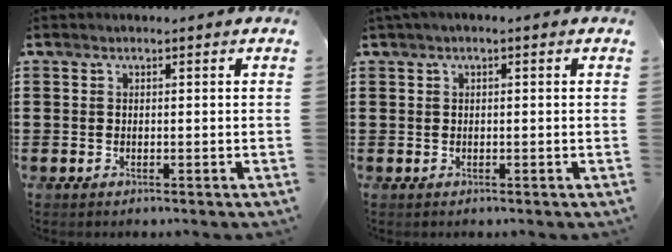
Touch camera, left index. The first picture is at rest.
{"total": 0.9, "force": [0.1, 0.1, 0.9], "torque": [-0.016, -0.001, 0.002]}